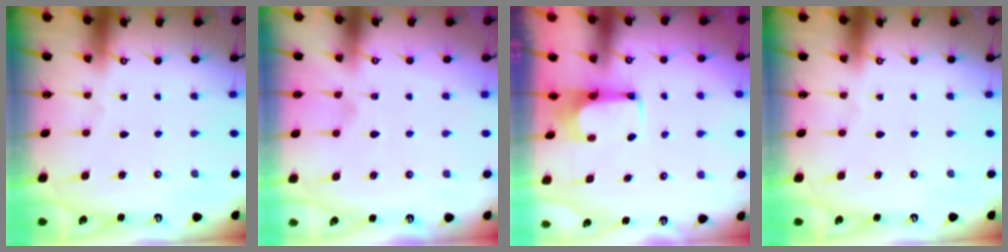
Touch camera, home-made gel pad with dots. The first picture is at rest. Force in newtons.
{"total": 2.2, "press": 1.9, "slide": 1.1}
{"total": 3.6, "press": 3.6, "slide": 0.2}
{"total": 0.0}